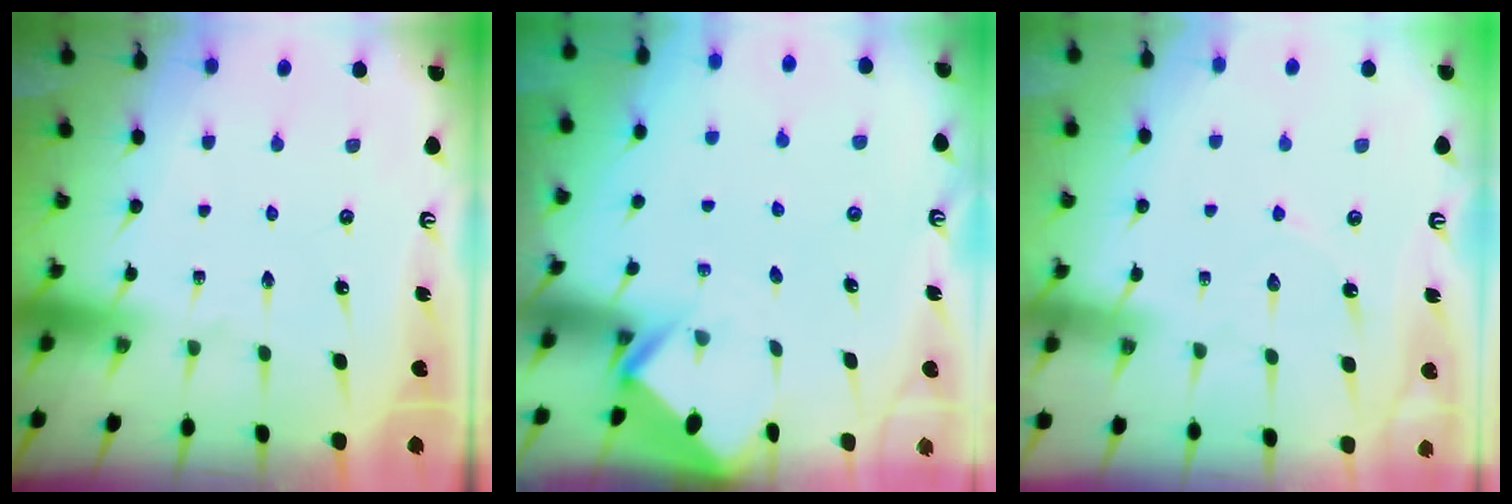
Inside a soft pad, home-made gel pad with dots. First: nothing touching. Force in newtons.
{"total": 2.9, "press": 2.9, "slide": 0.2}
{"total": 3.6, "press": 3.6, "slide": 0.0}